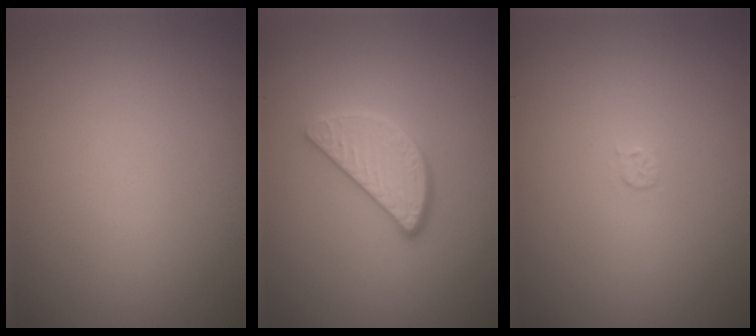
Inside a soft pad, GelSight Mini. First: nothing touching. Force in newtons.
{"total": 3.5, "press": 2.9, "slide": 1.9}
{"total": 0.7, "press": 0.7, "slide": 0.1}